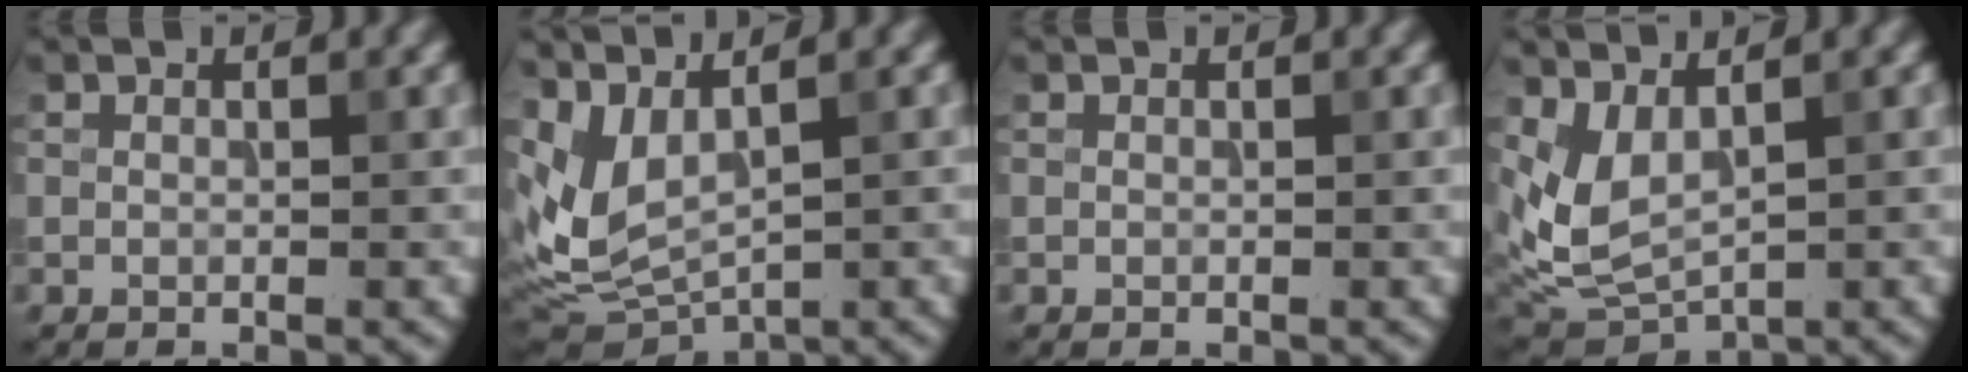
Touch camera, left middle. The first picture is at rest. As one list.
[{"total": 5.7, "force": [2.0, 2.7, 4.7], "torque": [-0.113, -0.006, 0.048]}, {"total": 0.0}, {"total": 4.0, "force": [1.5, 2.1, 3.0], "torque": [-0.073, -0.011, 0.038]}]